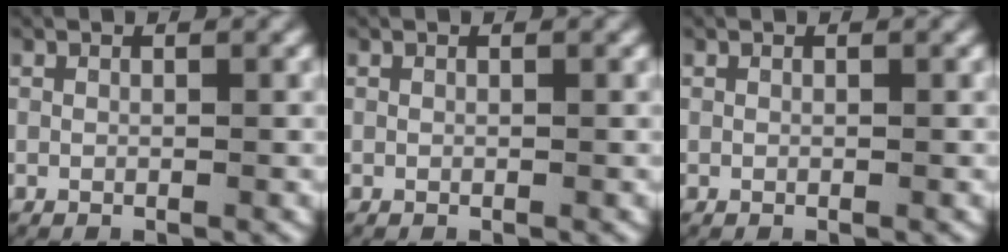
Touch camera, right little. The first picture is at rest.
{"total": 0.0}
{"total": 0.0}